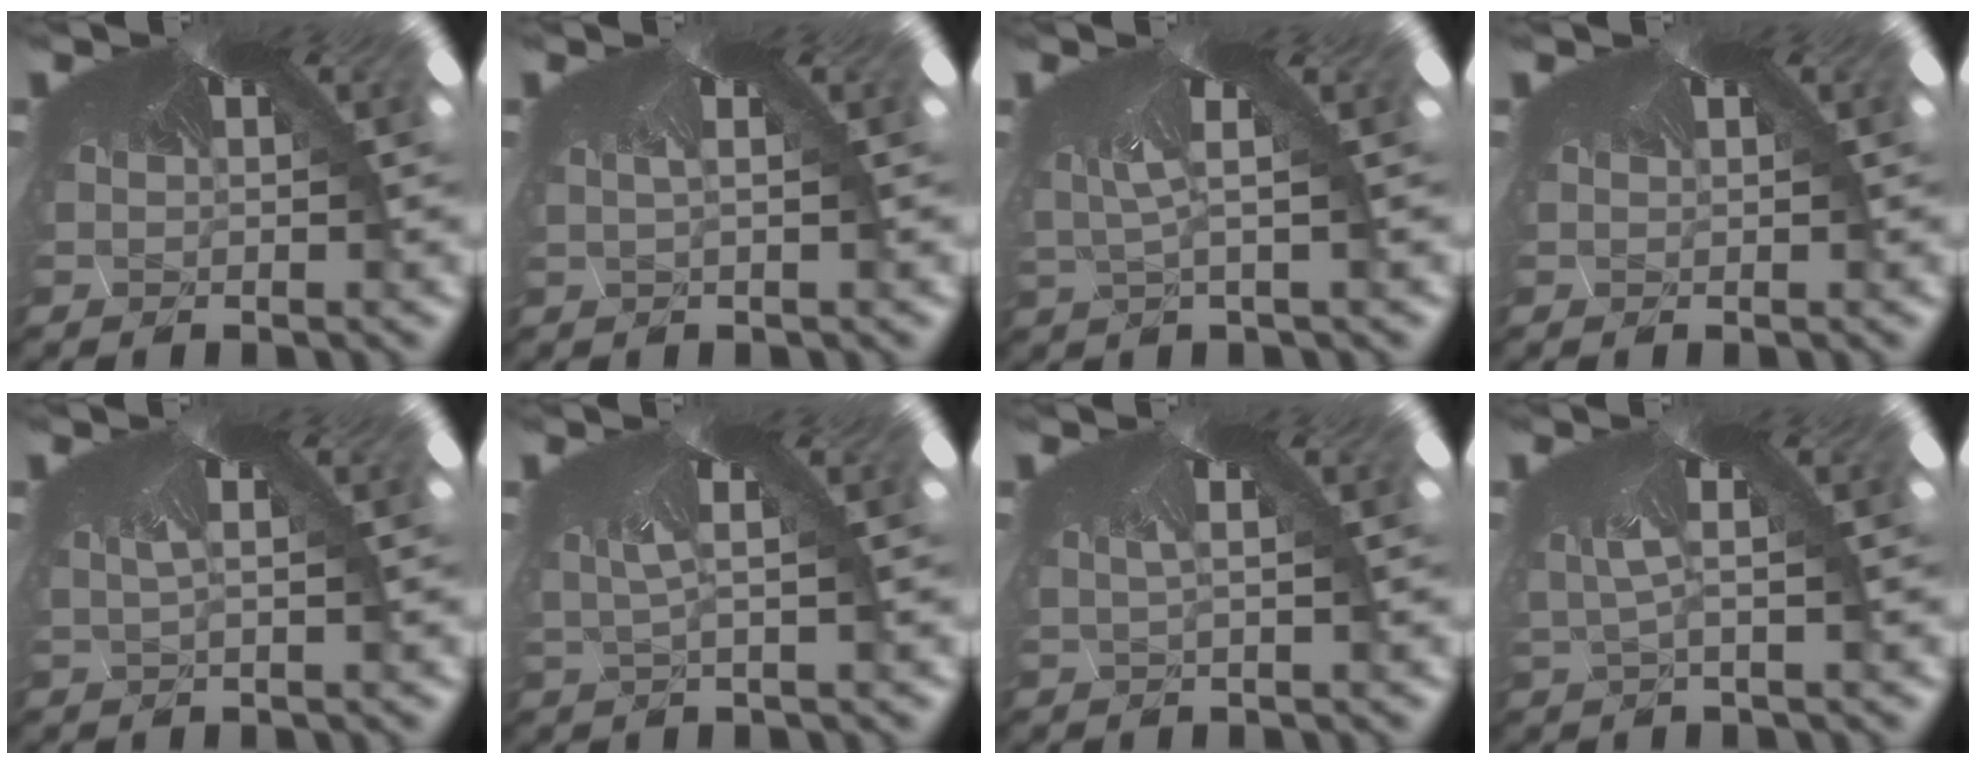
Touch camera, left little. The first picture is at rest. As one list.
[{"total": 1.0, "force": [-0.8, -0.6, 0.0], "torque": [0.011, -0.007, -0.007]}, {"total": 3.1, "force": [-2.4, -1.9, 0.0], "torque": [-0.016, -0.032, -0.011]}, {"total": 0.0}, {"total": 1.6, "force": [-1.4, -0.8, 0.0], "torque": [0.012, -0.014, -0.013]}, {"total": 2.6, "force": [-1.8, -1.8, -0.3], "torque": [-0.005, -0.021, -0.006]}, {"total": 1.5, "force": [-1.1, -1.0, -0.1], "torque": [0.014, -0.014, -0.010]}, {"total": 3.3, "force": [-2.5, -2.1, -0.1], "torque": [-0.003, -0.031, -0.016]}]